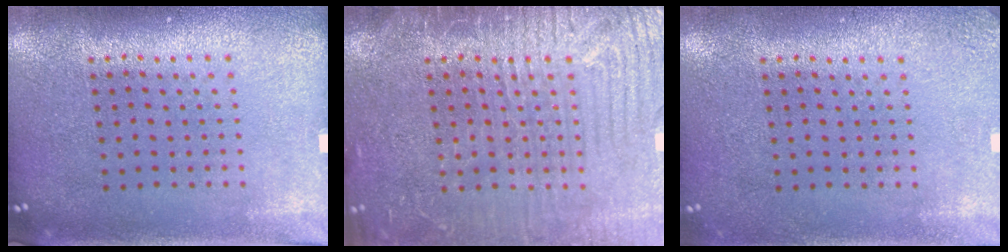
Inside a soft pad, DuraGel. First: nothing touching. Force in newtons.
{"total": 6.2, "press": 6.1, "slide": 0.8}
{"total": 1.6, "press": 1.6, "slide": 0.2}